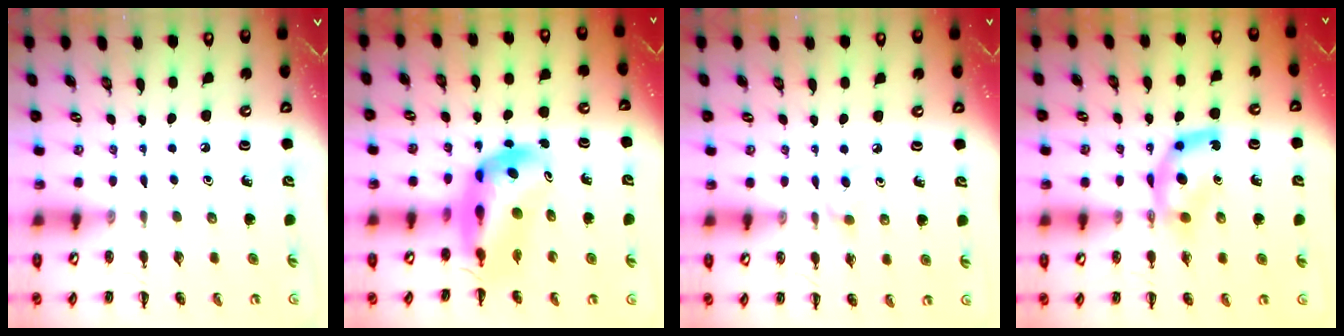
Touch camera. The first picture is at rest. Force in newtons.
{"total": 8.8, "press": 8.3, "slide": 3.0}
{"total": 4.1, "press": 3.7, "slide": 1.7}
{"total": 7.4, "press": 7.4, "slide": 0.8}